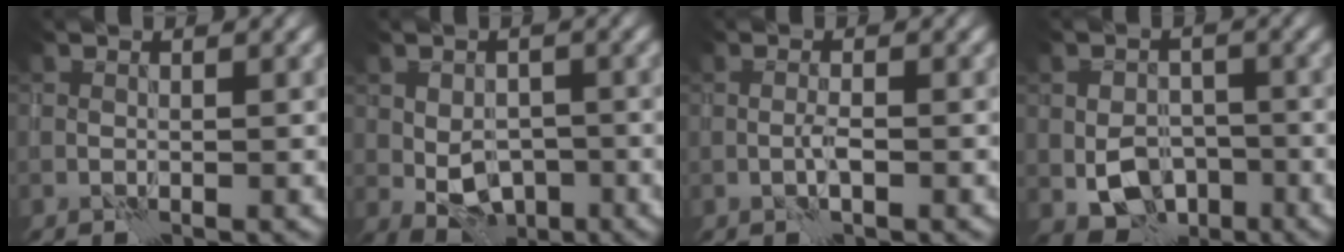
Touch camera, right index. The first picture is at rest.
{"total": 3.7, "force": [-1.0, 2.5, 2.5], "torque": [-0.034, -0.006, -0.015]}
{"total": 0.9, "force": [-0.2, 0.1, 0.9], "torque": [-0.016, 0.003, -0.005]}
{"total": 4.9, "force": [-1.7, 3.6, 2.8], "torque": [-0.044, -0.006, -0.029]}